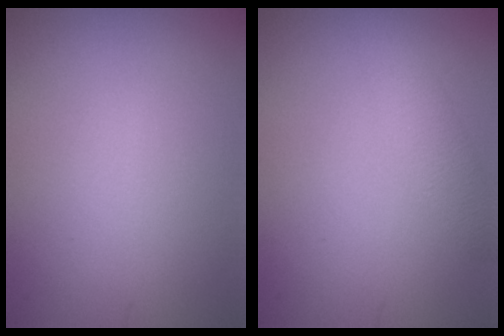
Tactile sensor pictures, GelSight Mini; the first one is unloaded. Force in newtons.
{"total": 2.7, "press": 2.7, "slide": 0.0}